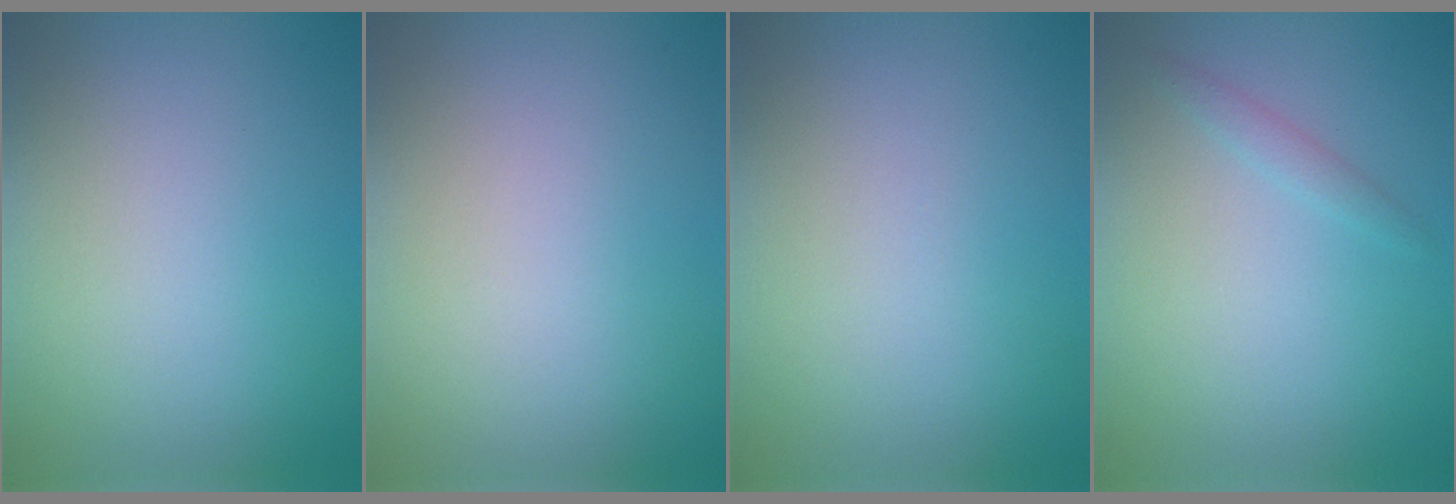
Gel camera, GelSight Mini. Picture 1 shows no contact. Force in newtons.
{"total": 0.0}
{"total": 0.0}
{"total": 1.6, "press": 1.6, "slide": 0.1}